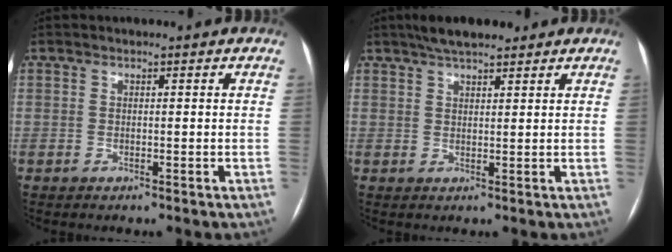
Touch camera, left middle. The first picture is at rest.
{"total": 6.1, "force": [4.9, 1.5, 3.5], "torque": [-0.056, 0.023, 0.080]}